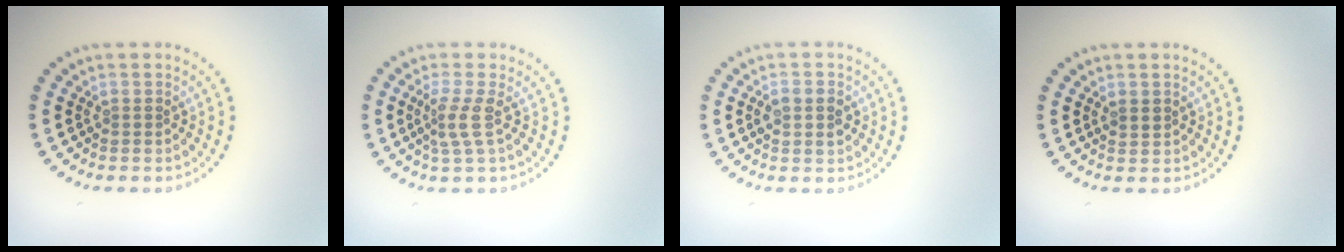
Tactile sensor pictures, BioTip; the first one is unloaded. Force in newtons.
{"total": 2.2, "press": 1.6, "slide": 1.6}
{"total": 2.1, "press": 2.1, "slide": 0.1}
{"total": 1.0, "press": 0.9, "slide": 0.4}